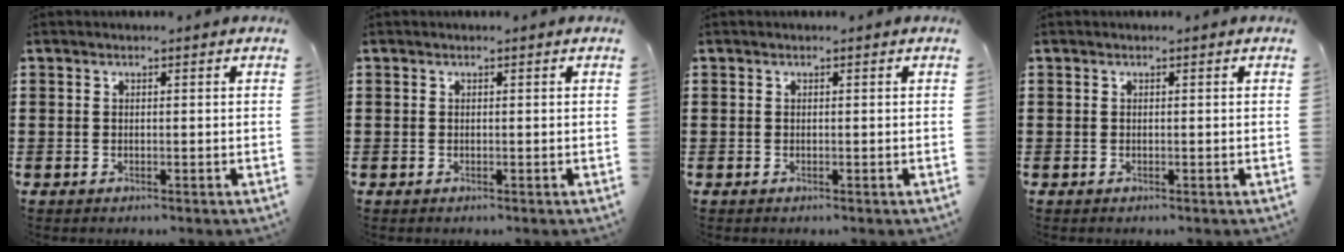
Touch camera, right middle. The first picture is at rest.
{"total": 0.0}
{"total": 0.0}
{"total": 0.0}